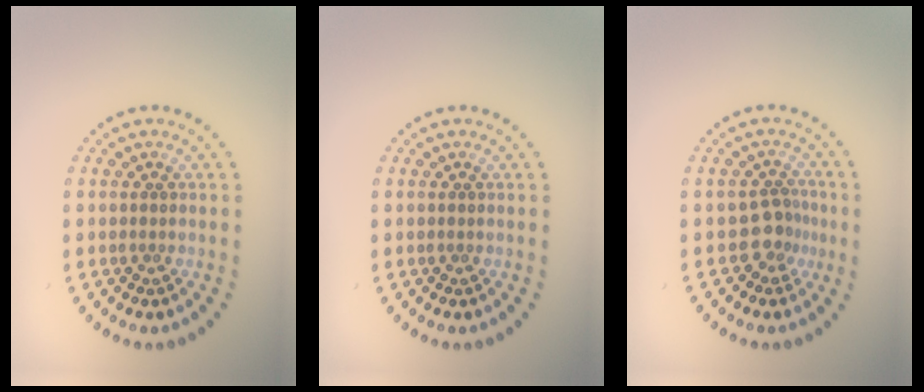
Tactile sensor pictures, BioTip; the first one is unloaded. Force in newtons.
{"total": 0.0}
{"total": 2.2, "press": 1.7, "slide": 1.4}